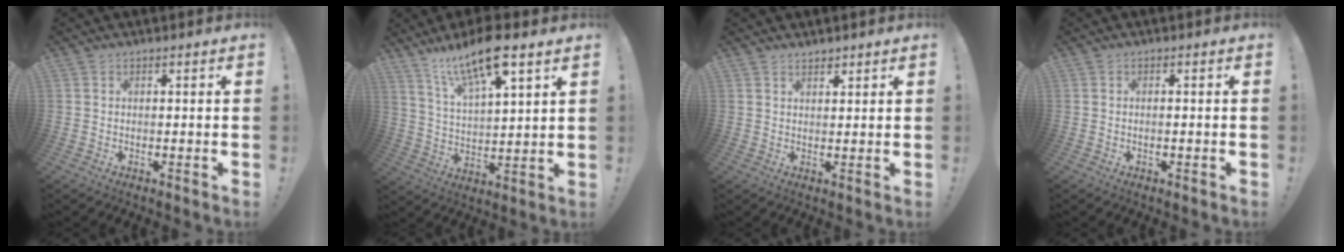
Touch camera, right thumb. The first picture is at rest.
{"total": 14.8, "force": [10.2, 4.1, 9.9], "torque": [-0.171, -0.057, 0.172]}
{"total": 1.6, "force": [1.5, 0.5, 0.2], "torque": [0.009, -0.012, 0.026]}
{"total": 0.8, "force": [-0.5, 0.0, 0.6], "torque": [-0.010, 0.000, -0.009]}